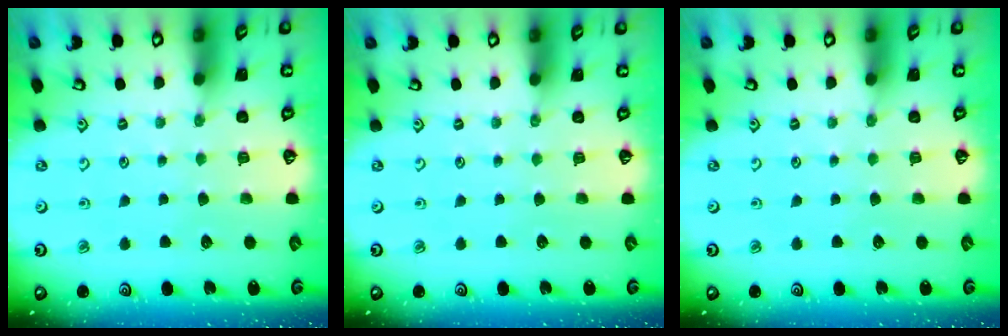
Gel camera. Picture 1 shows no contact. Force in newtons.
{"total": 0.0}
{"total": 0.0}